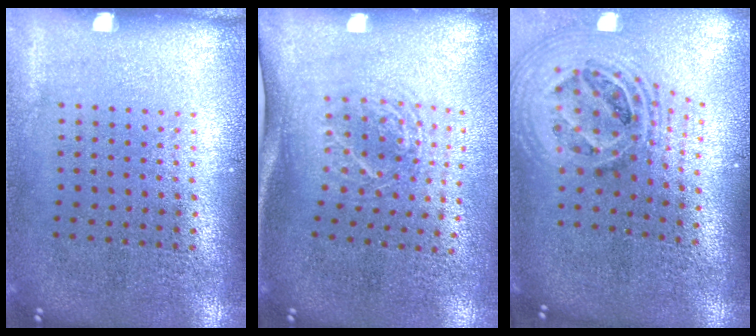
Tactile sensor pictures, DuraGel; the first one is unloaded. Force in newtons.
{"total": 1.8, "press": 1.3, "slide": 1.2}
{"total": 2.2, "press": 1.7, "slide": 1.5}